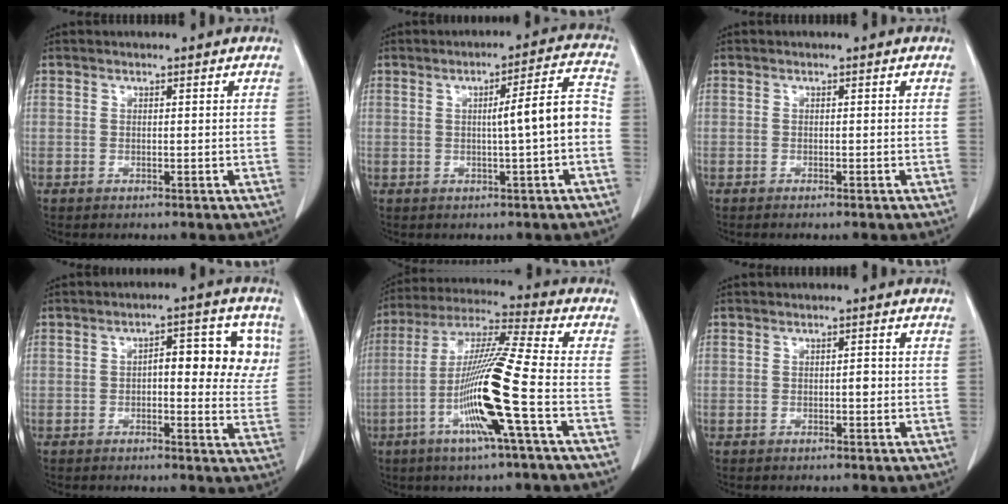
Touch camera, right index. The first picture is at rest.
{"total": 6.9, "force": [-0.7, -0.1, 6.9], "torque": [-0.097, 0.017, -0.009]}
{"total": 0.9, "force": [-0.7, 0.0, 0.5], "torque": [-0.010, -0.002, -0.009]}
{"total": 9.9, "force": [2.1, 4.1, 8.8], "torque": [-0.102, 0.023, 0.025]}
{"total": 15.3, "force": [-4.7, -1.2, 14.5], "torque": [-0.285, -0.011, -0.098]}
{"total": 1.0, "force": [-0.2, 0.4, 0.9], "torque": [-0.012, 0.002, -0.004]}